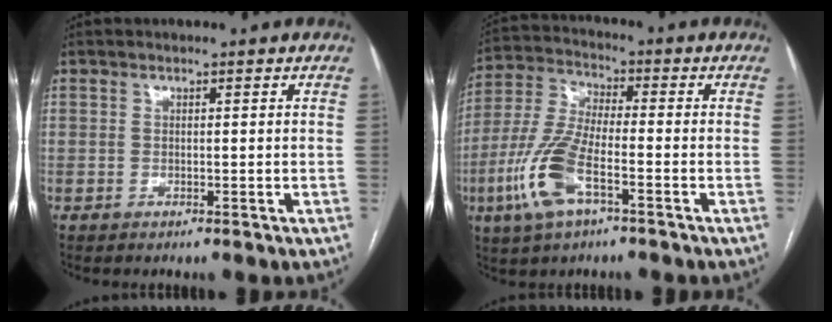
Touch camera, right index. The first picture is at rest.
{"total": 11.7, "force": [-4.8, 3.4, 10.1], "torque": [-0.237, -0.006, -0.094]}